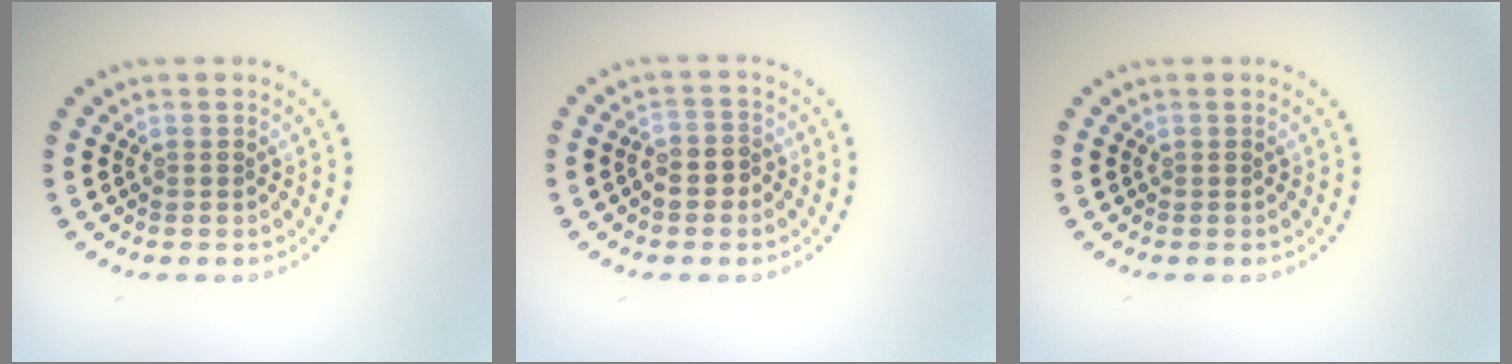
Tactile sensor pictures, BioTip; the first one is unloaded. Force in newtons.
{"total": 2.1, "press": 2.0, "slide": 0.9}
{"total": 0.0}